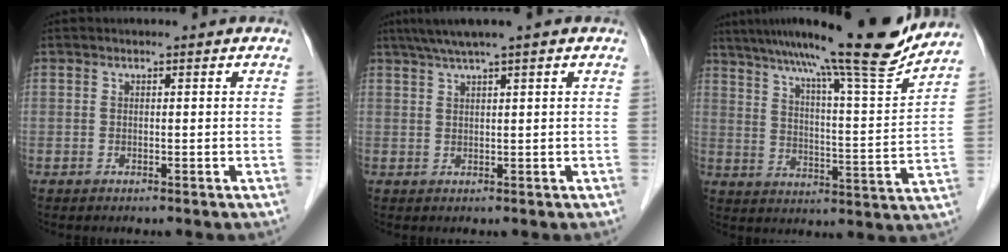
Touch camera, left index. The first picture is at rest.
{"total": 4.3, "force": [3.1, -0.9, 2.8], "torque": [-0.055, 0.019, 0.061]}
{"total": 20.0, "force": [17.0, -0.3, 10.6], "torque": [-0.165, -0.013, 0.245]}